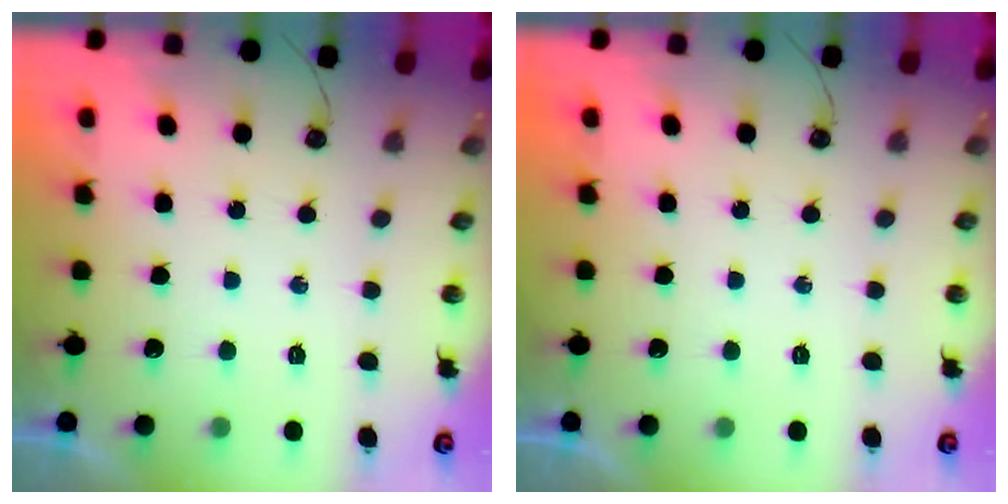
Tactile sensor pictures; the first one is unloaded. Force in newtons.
{"total": 0.0}